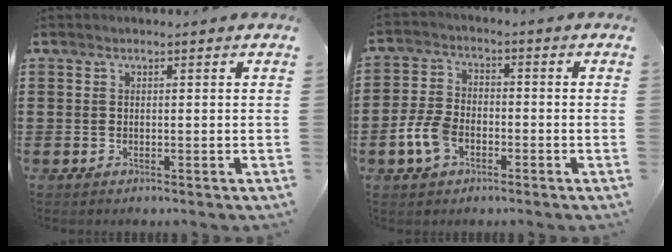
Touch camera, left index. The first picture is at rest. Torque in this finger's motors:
{"motor_torque": [1.05, 0.70, 0.38, 0.09]}